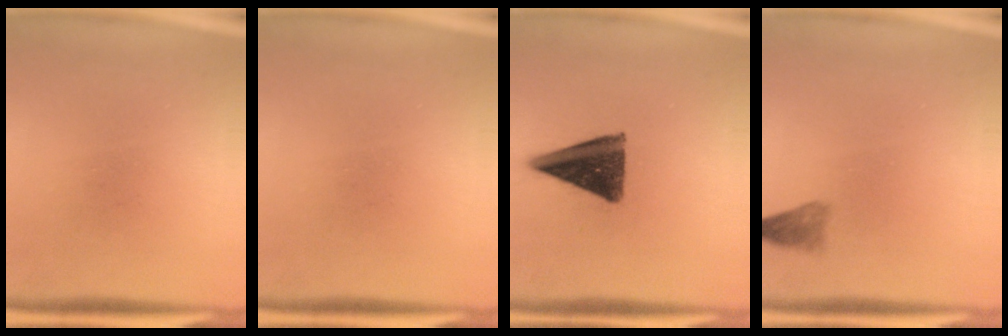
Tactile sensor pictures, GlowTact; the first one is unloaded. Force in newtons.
{"total": 0.0}
{"total": 12.2}
{"total": 1.7}